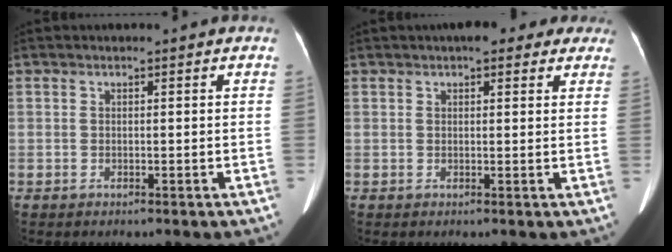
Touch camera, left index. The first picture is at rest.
{"total": 6.3, "force": [4.7, 2.4, 3.4], "torque": [-0.028, 0.025, 0.056]}